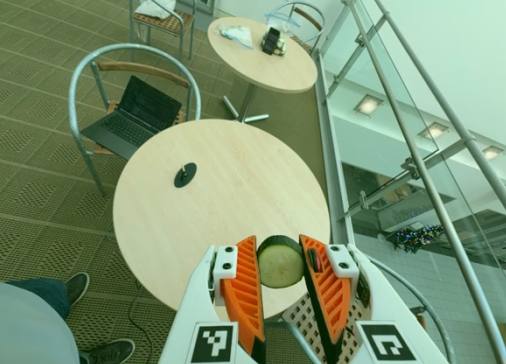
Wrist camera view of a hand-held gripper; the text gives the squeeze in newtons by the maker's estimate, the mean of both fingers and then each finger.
{"total": 7.5, "left": 7.1, "right": 8.0}